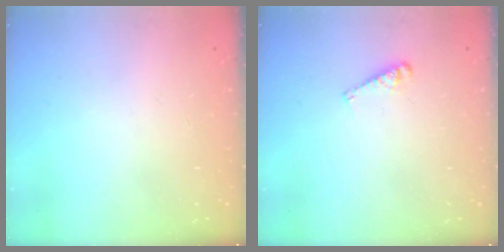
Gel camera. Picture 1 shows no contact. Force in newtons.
{"total": 3.9, "press": 3.9, "slide": 0.3}